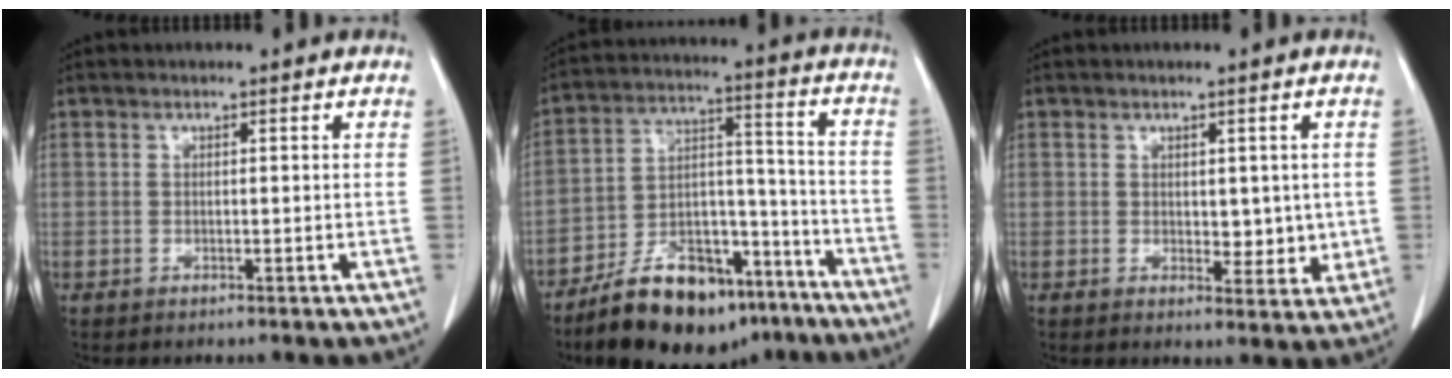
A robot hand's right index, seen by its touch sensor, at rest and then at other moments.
{"total": 18.2, "force": [-13.0, 7.9, 9.9], "torque": [-0.158, 0.036, -0.206]}
{"total": 4.4, "force": [0.4, 2.5, 3.6], "torque": [-0.037, -0.010, 0.011]}